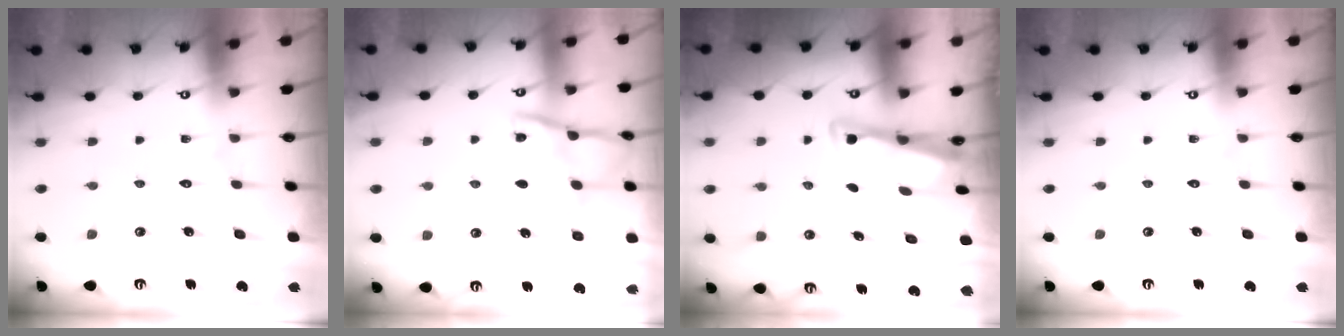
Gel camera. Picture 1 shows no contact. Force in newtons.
{"total": 10.7, "press": 10.7, "slide": 0.7}
{"total": 2.9, "press": 2.9, "slide": 0.4}
{"total": 0.0}